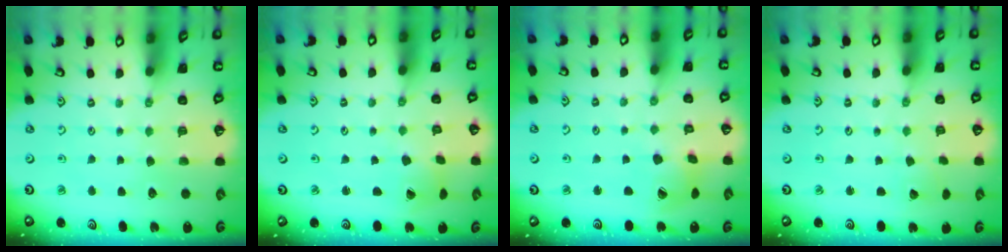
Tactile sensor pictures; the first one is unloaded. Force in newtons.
{"total": 1.6, "press": 1.5, "slide": 0.3}
{"total": 8.8, "press": 8.7, "slide": 1.2}
{"total": 2.4, "press": 2.4, "slide": 0.2}